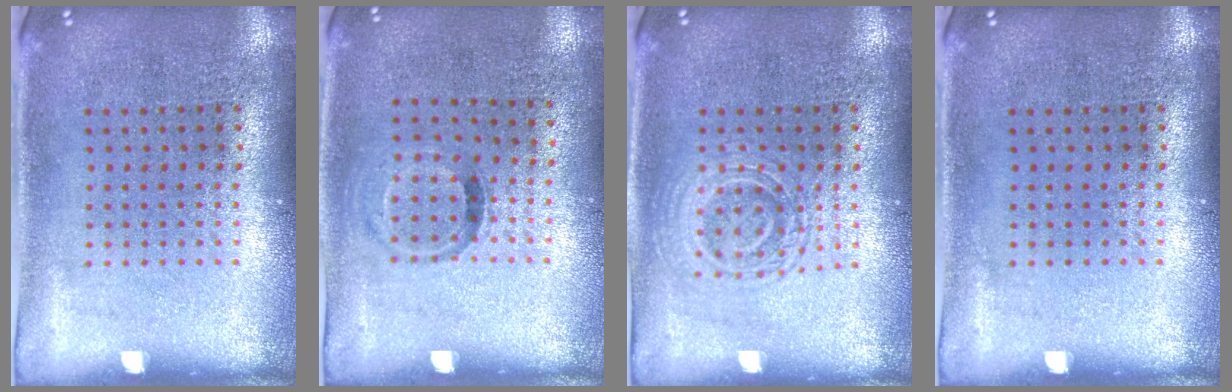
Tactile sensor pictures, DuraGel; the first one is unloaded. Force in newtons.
{"total": 0.8, "press": 0.5, "slide": 0.6}
{"total": 1.4, "press": 1.4, "slide": 0.3}
{"total": 0.0}